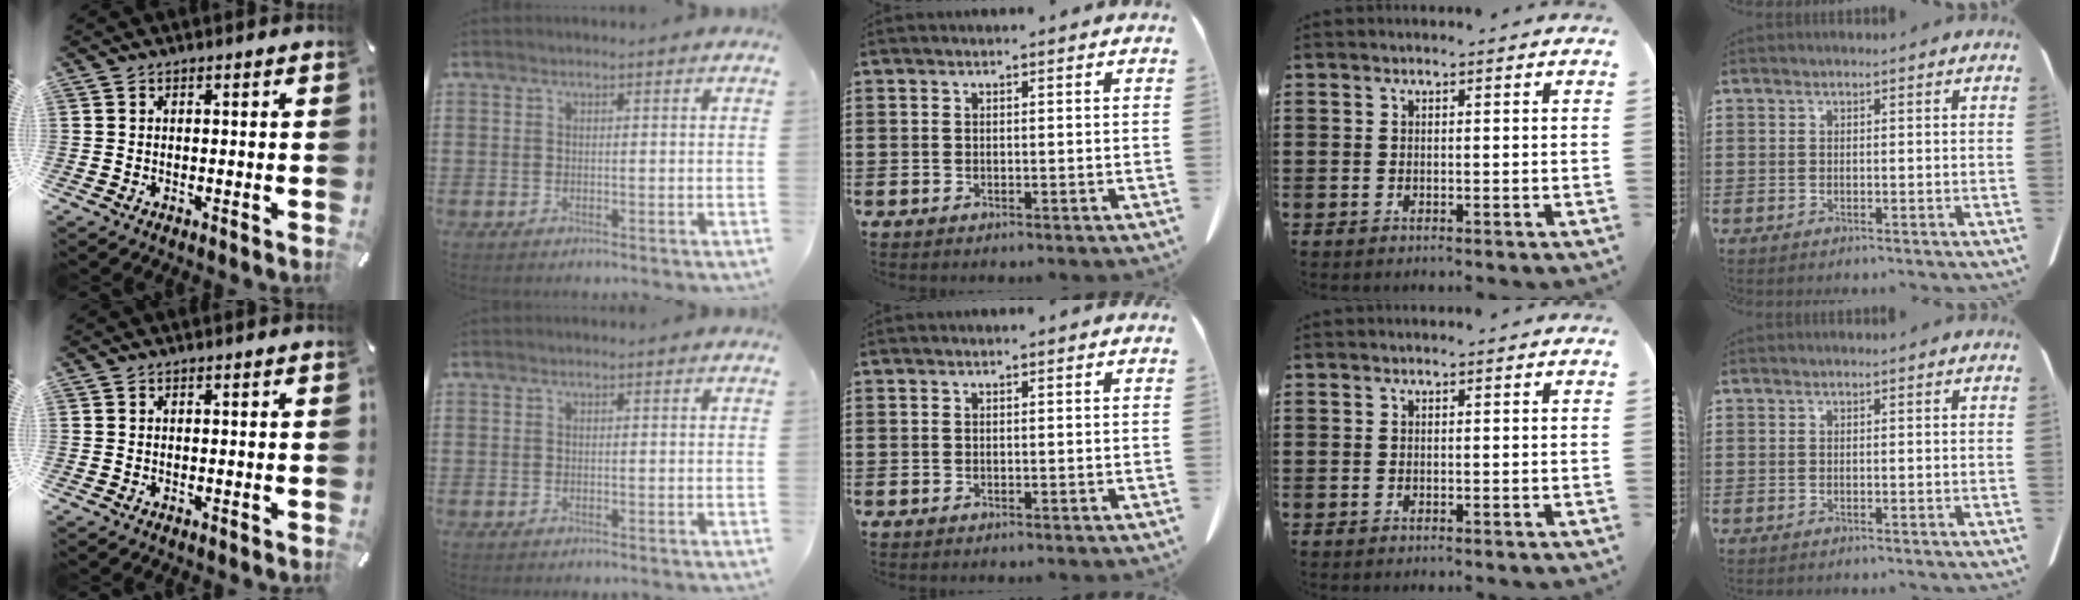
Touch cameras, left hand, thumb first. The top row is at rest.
{}